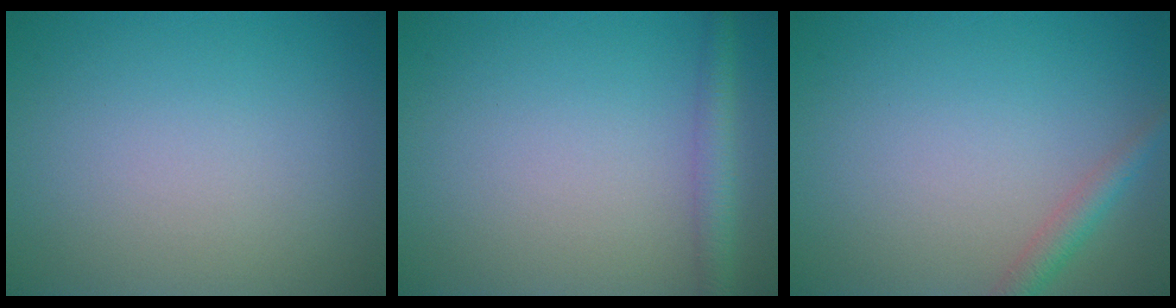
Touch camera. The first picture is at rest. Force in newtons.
{"total": 2.4, "press": 2.4, "slide": 0.1}
{"total": 2.0, "press": 2.0, "slide": 0.1}